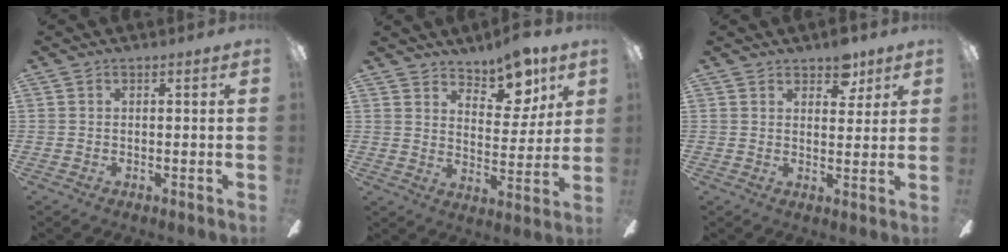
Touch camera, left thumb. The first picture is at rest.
{"total": 10.6, "force": [8.1, 4.6, 4.9], "torque": [-0.060, -0.049, 0.142]}
{"total": 6.2, "force": [4.6, 3.2, 2.6], "torque": [-0.015, -0.021, 0.077]}